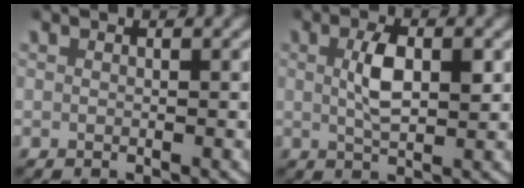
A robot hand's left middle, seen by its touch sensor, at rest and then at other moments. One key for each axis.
{"total": 3.5, "fx": 0.6, "fy": 1.3, "fz": 3.1, "tx": -0.059, "ty": -0.001, "tz": 0.011}